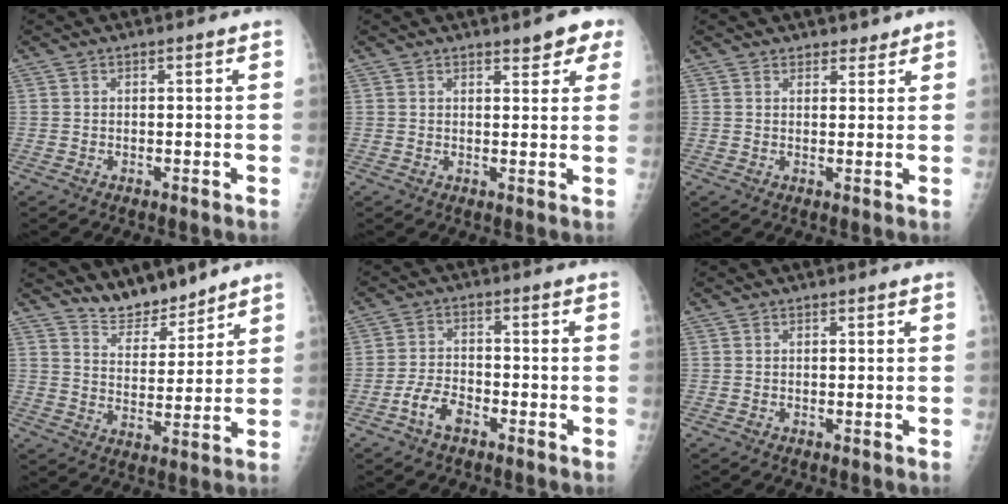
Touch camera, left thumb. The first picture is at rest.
{"total": 4.3, "force": [2.9, 1.7, 2.6], "torque": [-0.010, -0.012, 0.033]}
{"total": 2.0, "force": [1.7, 1.1, 0.0], "torque": [0.022, -0.010, 0.019]}
{"total": 7.3, "force": [6.9, 2.0, 1.0], "torque": [0.007, -0.054, 0.133]}
{"total": 5.0, "force": [-3.1, 2.7, 3.0], "torque": [-0.054, 0.023, -0.058]}
{"total": 0.0}